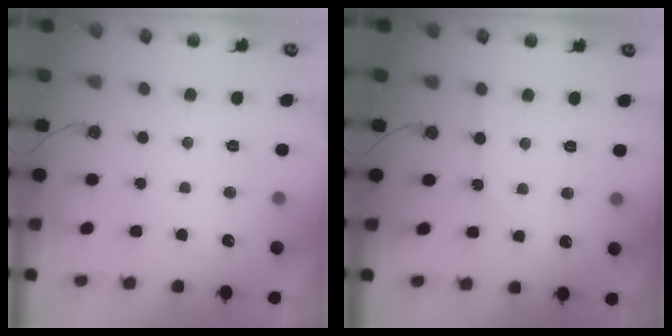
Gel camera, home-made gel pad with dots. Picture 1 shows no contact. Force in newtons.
{"total": 2.9, "press": 2.8, "slide": 0.5}